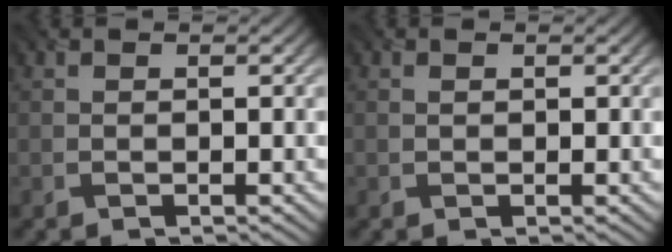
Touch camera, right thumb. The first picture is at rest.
{"total": 0.6, "force": [0.2, 0.4, 0.4], "torque": [-0.008, 0.000, 0.004]}